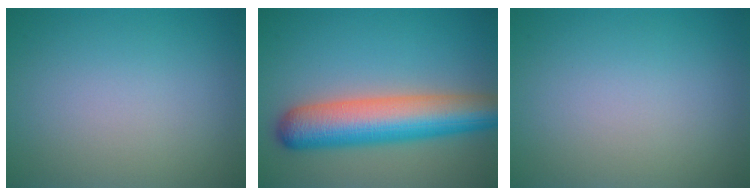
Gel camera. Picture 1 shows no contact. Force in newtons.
{"total": 8.9, "press": 8.8, "slide": 0.3}
{"total": 0.0}